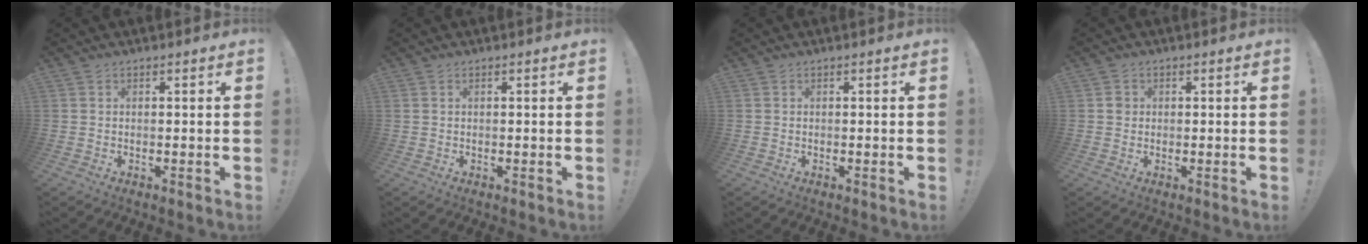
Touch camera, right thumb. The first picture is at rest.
{"total": 0.0}
{"total": 0.0}
{"total": 1.6, "force": [0.1, 1.5, 0.5], "torque": [-0.001, 0.001, 0.000]}